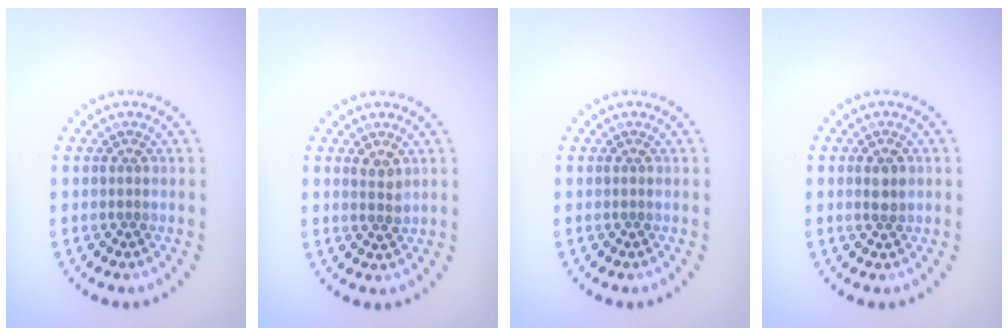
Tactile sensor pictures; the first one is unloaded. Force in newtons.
{"total": 1.2, "press": 1.1, "slide": 0.6}
{"total": 0.0}
{"total": 1.4, "press": 1.4, "slide": 0.4}